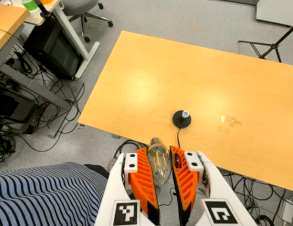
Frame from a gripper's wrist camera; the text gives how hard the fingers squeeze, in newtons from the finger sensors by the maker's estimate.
{"total": 19.4, "left": 23.5, "right": 15.2}